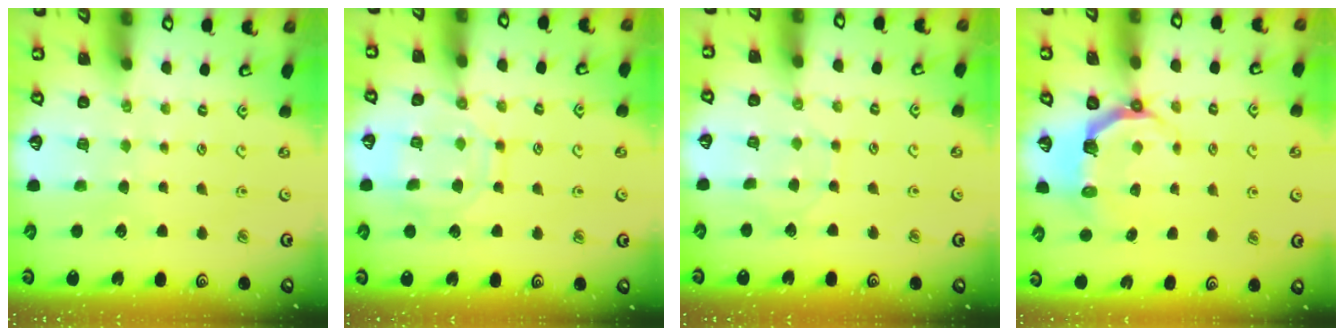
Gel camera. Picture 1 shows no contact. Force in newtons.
{"total": 12.4, "press": 12.3, "slide": 1.1}
{"total": 2.9, "press": 2.9, "slide": 0.3}
{"total": 5.4, "press": 3.7, "slide": 3.9}